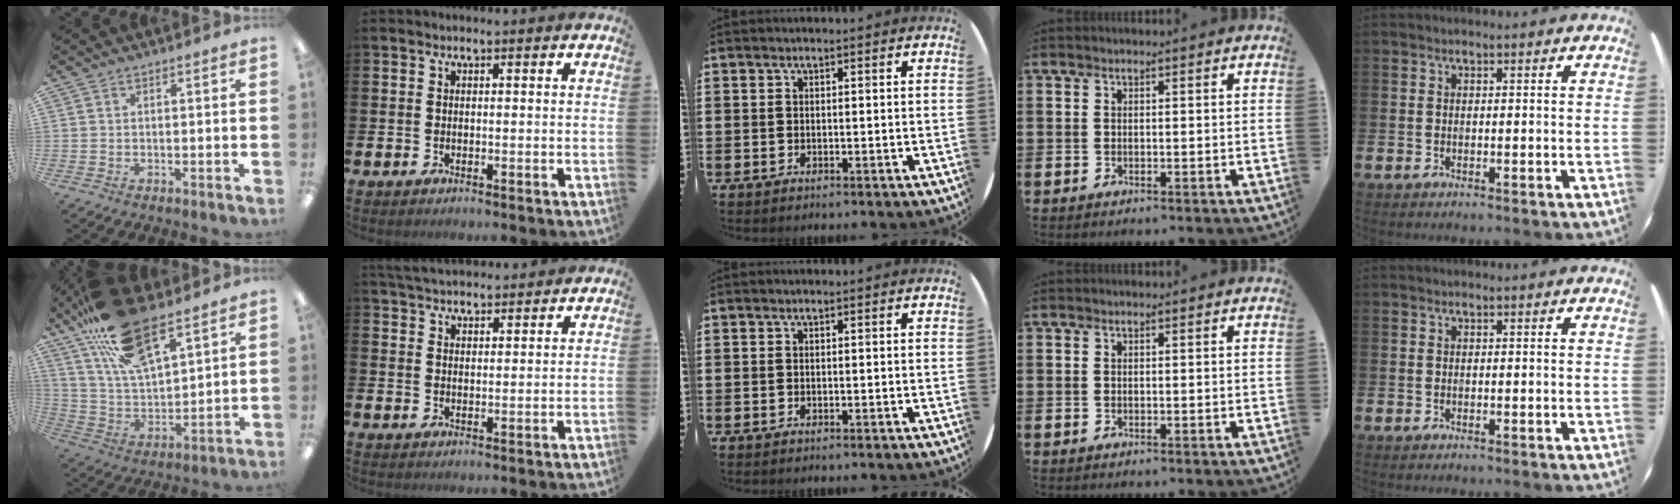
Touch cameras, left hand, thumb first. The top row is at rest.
{"thumb": {"total": 20.6, "force": [14.2, 7.6, 12.8], "torque": [-0.241, -0.062, 0.252]}, "index": {"total": 4.2, "force": [4.1, 0.8, 0.5], "torque": [-0.019, -0.018, 0.076]}}